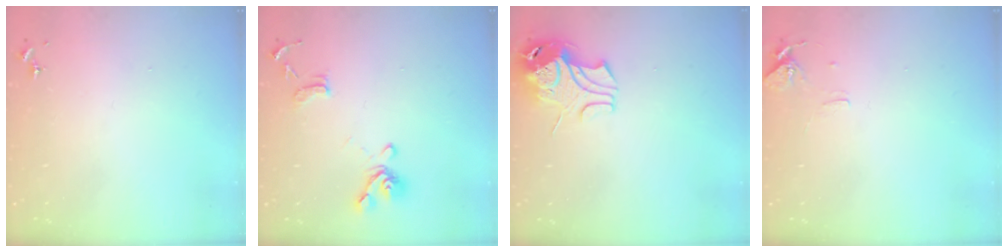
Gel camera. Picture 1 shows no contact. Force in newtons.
{"total": 13.1, "press": 13.0, "slide": 1.4}
{"total": 9.7, "press": 9.6, "slide": 1.4}
{"total": 7.4, "press": 7.4, "slide": 0.6}